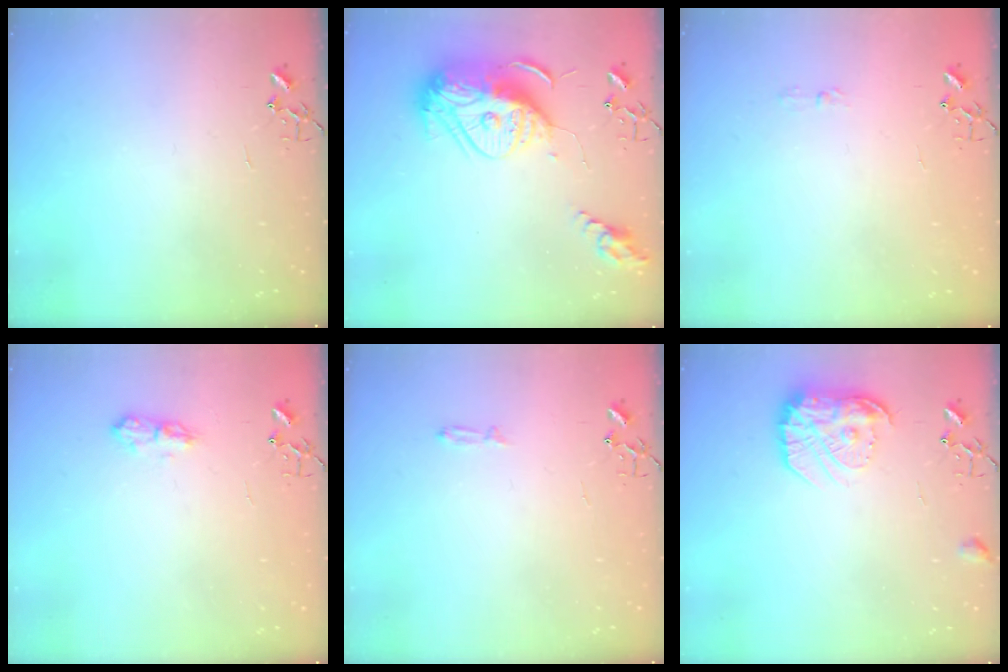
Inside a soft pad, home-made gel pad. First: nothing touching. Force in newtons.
{"total": 17.7, "press": 17.6, "slide": 1.6}
{"total": 3.6, "press": 3.5, "slide": 0.5}
{"total": 9.0, "press": 9.0, "slide": 1.0}
{"total": 3.0, "press": 2.9, "slide": 0.5}
{"total": 15.3, "press": 15.2, "slide": 1.0}